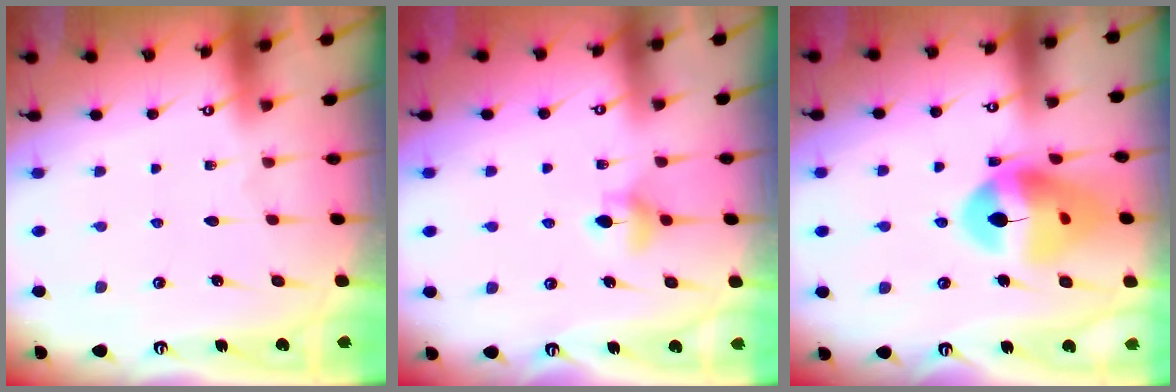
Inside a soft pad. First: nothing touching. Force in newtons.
{"total": 5.4, "press": 5.4, "slide": 0.5}
{"total": 17.1, "press": 17.0, "slide": 1.9}